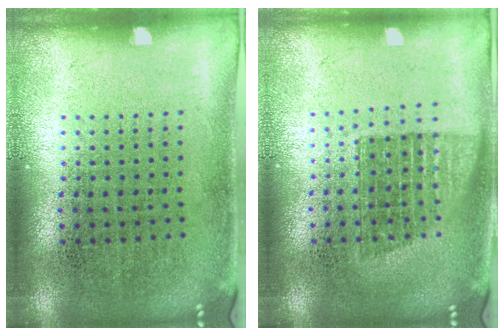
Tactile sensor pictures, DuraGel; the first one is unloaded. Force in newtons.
{"total": 1.3, "press": 1.1, "slide": 0.6}